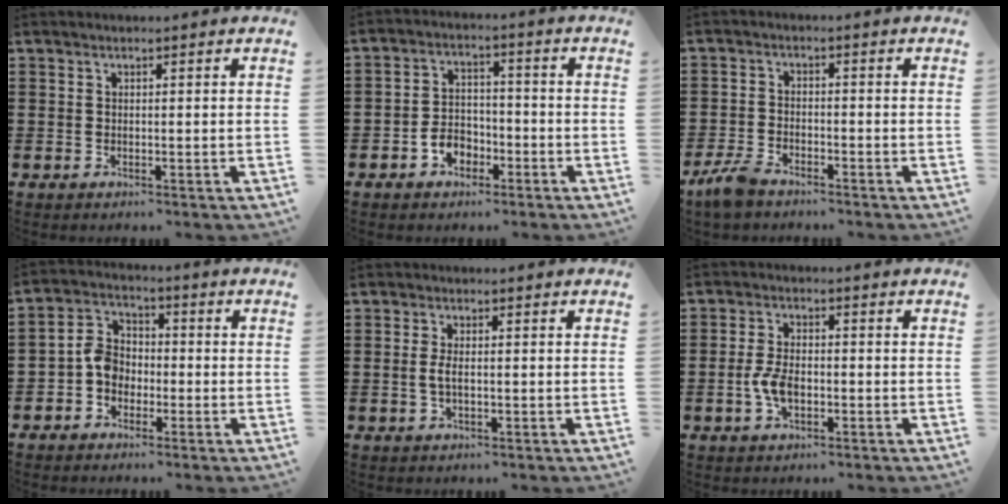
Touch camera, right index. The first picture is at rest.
{"total": 4.3, "force": [-2.4, 3.1, 1.9], "torque": [-0.047, 0.003, -0.048]}
{"total": 3.4, "force": [-2.9, 1.0, 1.6], "torque": [-0.049, -0.001, -0.060]}
{"total": 5.5, "force": [-1.7, 4.2, 3.1], "torque": [-0.085, 0.008, -0.038]}
{"total": 2.2, "force": [-0.2, 0.8, 2.1], "torque": [-0.047, -0.002, -0.007]}
{"total": 4.6, "force": [-1.1, 2.3, 3.8], "torque": [-0.088, -0.005, -0.023]}